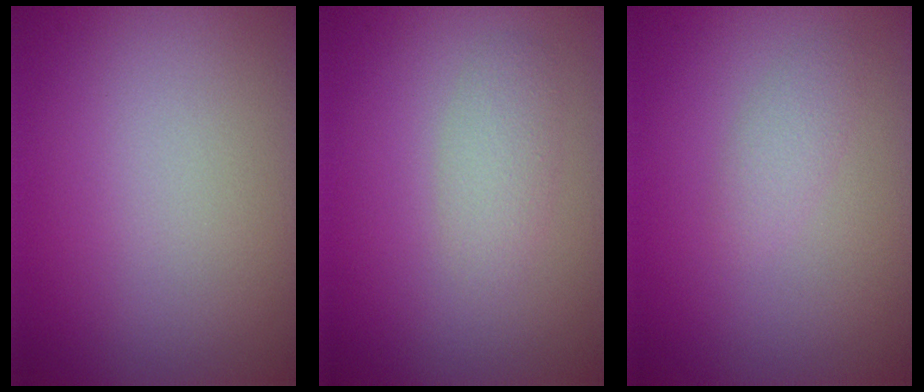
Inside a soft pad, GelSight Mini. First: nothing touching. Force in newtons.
{"total": 1.7, "press": 1.7, "slide": 0.2}
{"total": 1.2, "press": 1.1, "slide": 0.1}